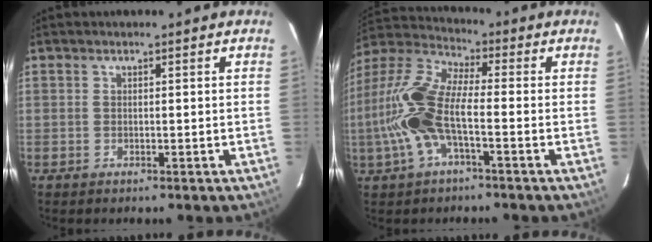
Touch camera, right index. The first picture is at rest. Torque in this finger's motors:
{"motor_torque": [1.46, -0.68, 1.05, 0.21]}